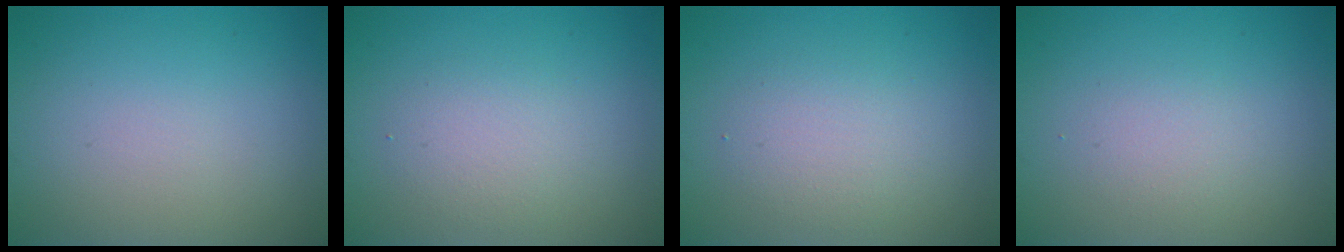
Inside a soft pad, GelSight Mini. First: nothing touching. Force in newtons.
{"total": 2.2, "press": 2.2, "slide": 0.0}
{"total": 2.4, "press": 2.4, "slide": 0.1}
{"total": 1.3, "press": 1.3, "slide": 0.1}